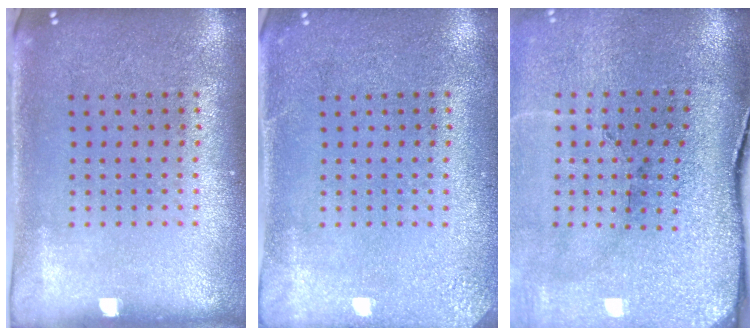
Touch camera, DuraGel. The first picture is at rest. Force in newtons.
{"total": 2.4, "press": 2.4, "slide": 0.3}
{"total": 3.6, "press": 3.3, "slide": 1.5}